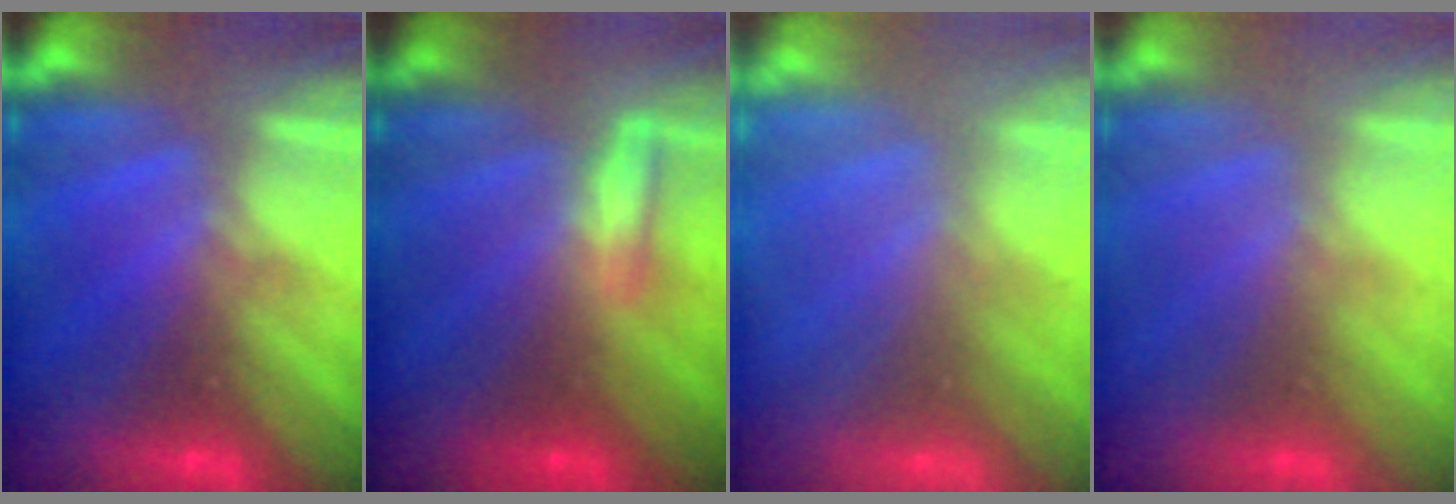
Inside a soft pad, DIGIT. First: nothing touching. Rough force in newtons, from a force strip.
{"total": 1.3}
{"total": 8.7}
{"total": 2.4}